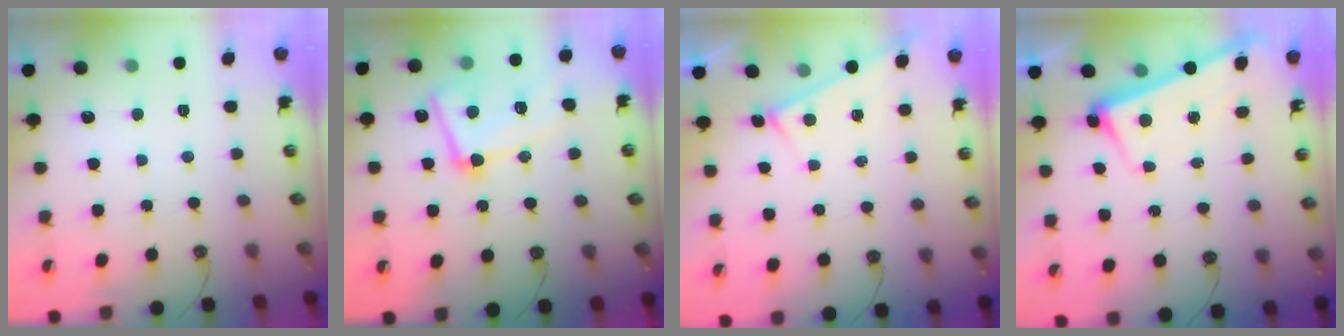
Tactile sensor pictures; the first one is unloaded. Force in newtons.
{"total": 13.7, "press": 13.5, "slide": 2.4}
{"total": 5.7, "press": 5.7, "slide": 0.2}
{"total": 2.6, "press": 2.6, "slide": 0.6}